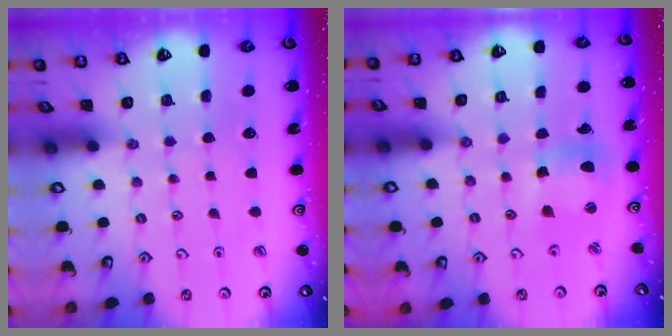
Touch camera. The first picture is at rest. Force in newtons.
{"total": 10.7, "press": 10.6, "slide": 1.4}